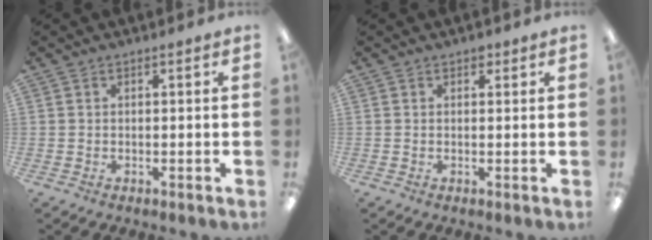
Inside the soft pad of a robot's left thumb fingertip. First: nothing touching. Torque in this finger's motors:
{"motor_torque": [0.04, -0.05, -0.07, -0.02, 0.00]}